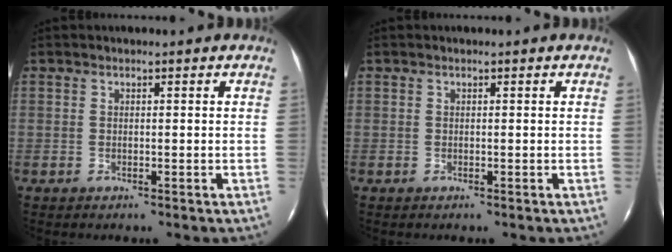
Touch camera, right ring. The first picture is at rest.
{"total": 0.0}